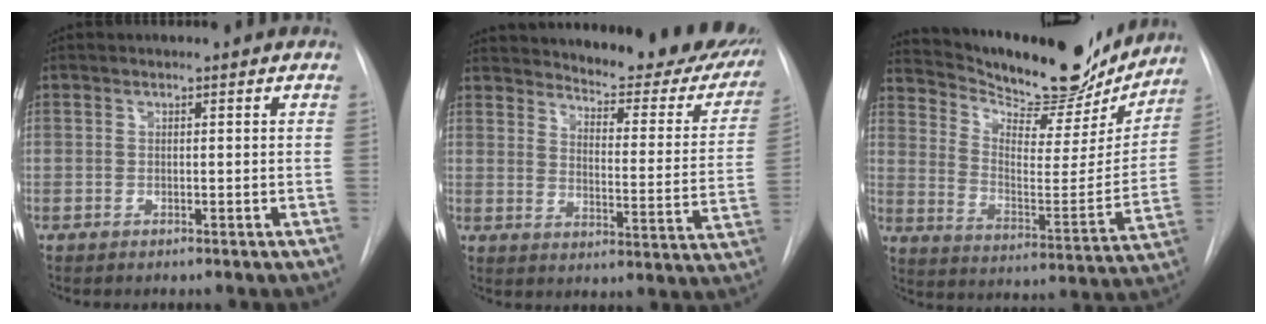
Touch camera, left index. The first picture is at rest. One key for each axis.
{"total": 29.1, "fx": 25.9, "fy": 6.9, "fz": 11.2, "tx": -0.167, "ty": -0.082, "tz": 0.306}
{"total": 24.6, "fx": 21.9, "fy": 6.2, "fz": 9.4, "tx": -0.159, "ty": -0.032, "tz": 0.310}